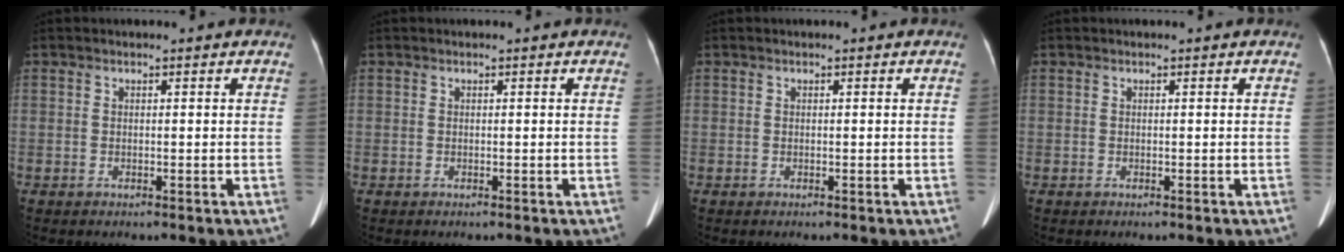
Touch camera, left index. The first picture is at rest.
{"total": 0.0}
{"total": 0.0}
{"total": 0.0}